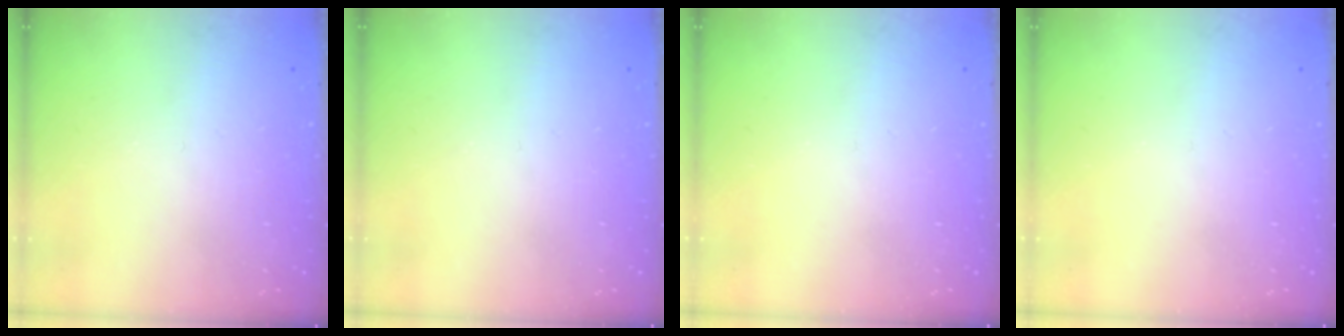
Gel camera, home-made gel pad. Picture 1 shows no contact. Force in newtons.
{"total": 0.0}
{"total": 0.0}
{"total": 0.0}